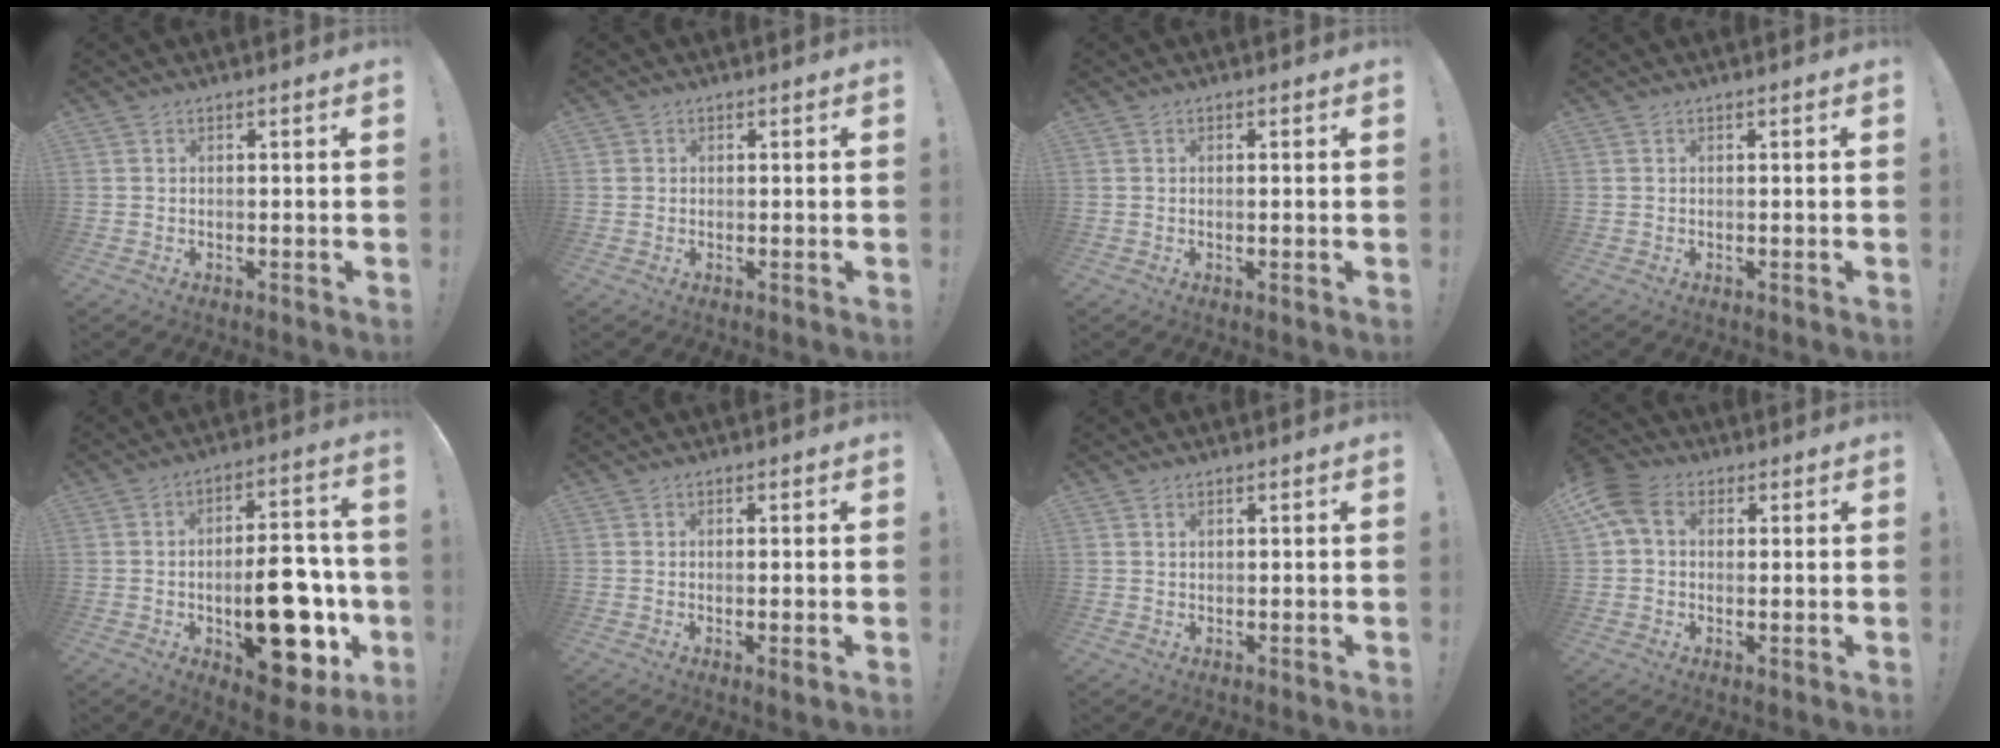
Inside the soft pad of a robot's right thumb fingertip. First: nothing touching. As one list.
[{"total": 1.0, "force": [0.4, 0.9, 0.2], "torque": [-0.011, 0.004, 0.009]}, {"total": 0.6, "force": [0.1, 0.0, 0.6], "torque": [-0.009, -0.002, 0.001]}, {"total": 0.0}, {"total": 21.6, "force": [-5.2, 10.5, 18.1], "torque": [-0.239, 0.027, -0.066]}, {"total": 2.0, "force": [0.1, -0.1, 2.0], "torque": [-0.029, -0.003, 0.001]}, {"total": 0.7, "force": [0.4, 0.2, 0.5], "torque": [-0.004, -0.001, 0.007]}, {"total": 9.1, "force": [2.8, 6.3, 5.9], "torque": [-0.119, 0.004, 0.058]}]